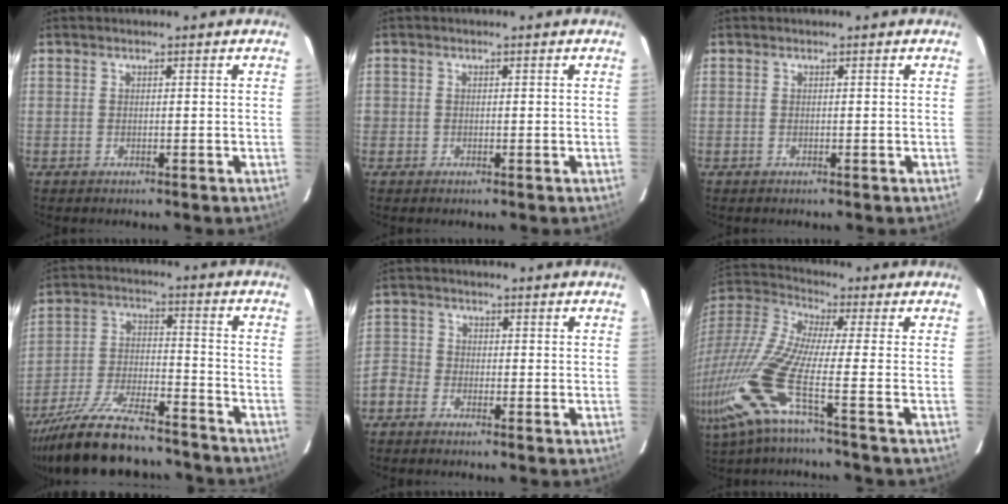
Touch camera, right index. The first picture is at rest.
{"total": 0.9, "force": [-0.2, 0.8, 0.1], "torque": [-0.001, 0.000, -0.005]}
{"total": 0.0}
{"total": 21.2, "force": [-18.0, 5.3, 9.8], "torque": [-0.194, -0.035, -0.287]}
{"total": 4.5, "force": [-2.7, 3.5, 0.9], "torque": [-0.033, 0.011, -0.069]}
{"total": 15.5, "force": [-6.0, 0.6, 14.2], "torque": [-0.291, -0.032, -0.131]}